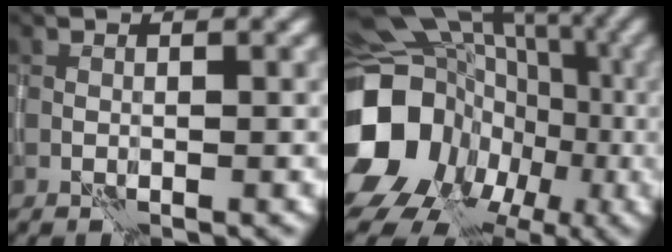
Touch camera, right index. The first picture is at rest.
{"total": 16.8, "force": [-2.8, 14.4, 8.3], "torque": [-0.166, -0.006, -0.041]}